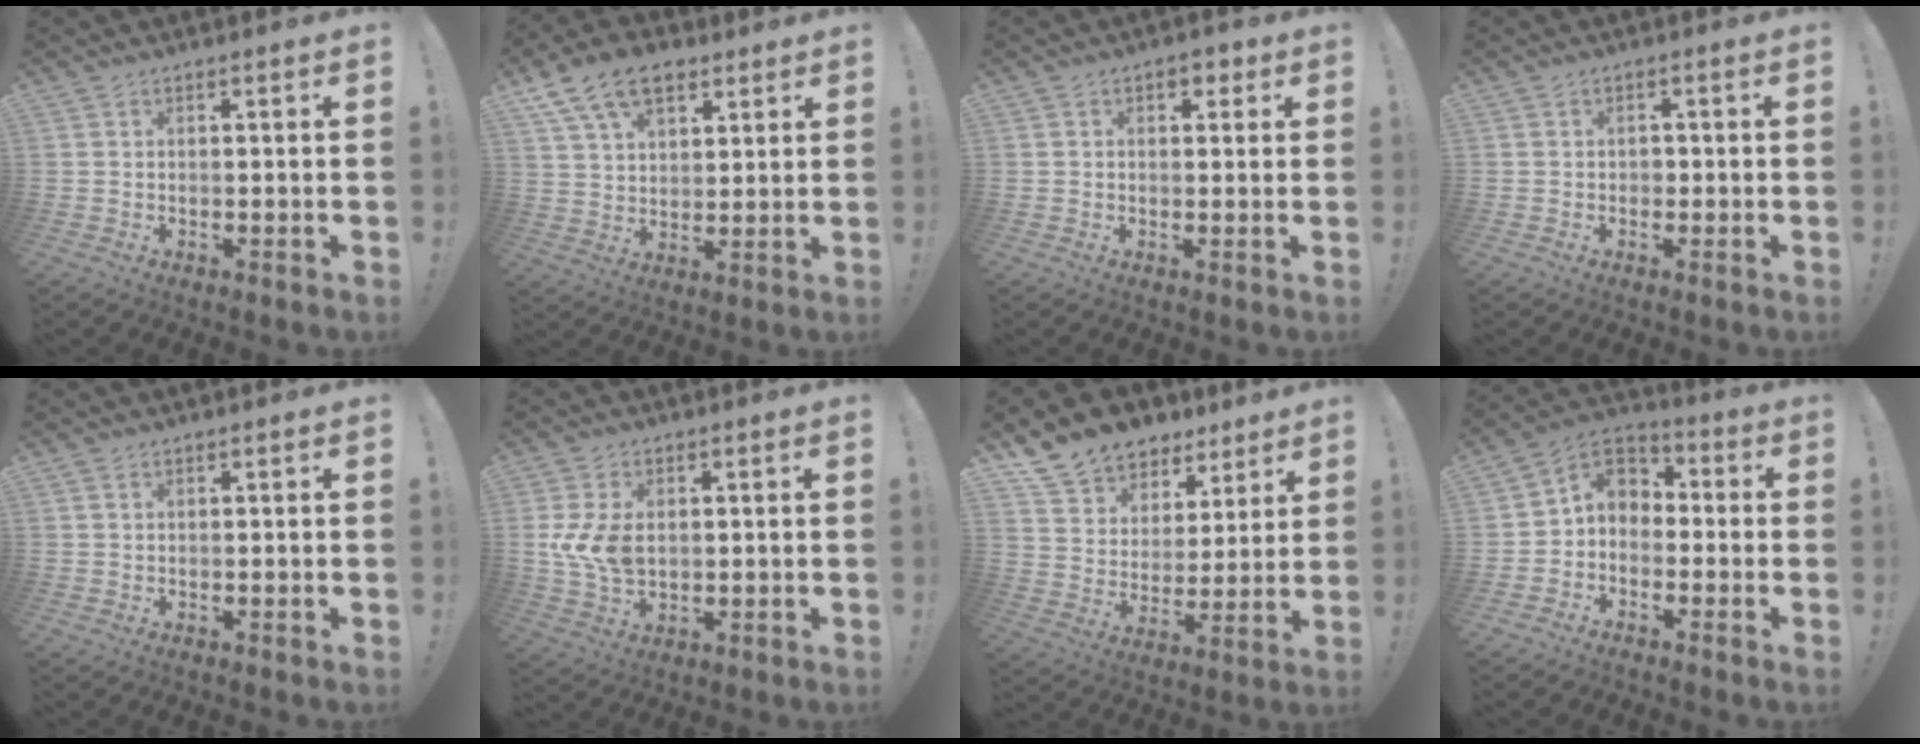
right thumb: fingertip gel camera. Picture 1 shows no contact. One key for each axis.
{"total": 13.7, "fx": 7.6, "fy": 8.3, "fz": 7.7, "tx": -0.135, "ty": -0.024, "tz": 0.146}
{"total": 3.1, "fx": 1.0, "fy": 2.0, "fz": 2.2, "tx": -0.022, "ty": 0.004, "tz": 0.014}
{"total": 1.2, "fx": -0.4, "fy": 1.0, "fz": 0.5, "tx": -0.009, "ty": 0.002, "tz": -0.009}
{"total": 0.6, "fx": 0.4, "fy": 0.3, "fz": 0.4, "tx": -0.009, "ty": 0.001, "tz": 0.007}
{"total": 10.0, "fx": 1.0, "fy": 6.8, "fz": 7.3, "tx": -0.139, "ty": -0.009, "tz": 0.020}
{"total": 12.0, "fx": 9.0, "fy": 7.5, "fz": 2.4, "tx": -0.037, "ty": -0.073, "tz": 0.169}
{"total": 6.9, "fx": -0.8, "fy": 6.1, "fz": 3.1, "tx": -0.063, "ty": 0.018, "tz": -0.009}